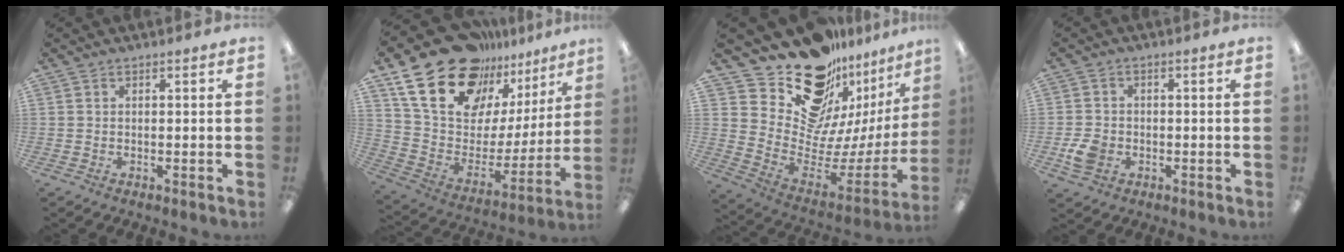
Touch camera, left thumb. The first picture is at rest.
{"total": 24.7, "force": [17.1, 13.9, 11.1], "torque": [-0.193, -0.112, 0.324]}
{"total": 23.0, "force": [17.7, 11.5, 9.0], "torque": [-0.135, -0.139, 0.331]}
{"total": 5.1, "force": [-1.6, 4.1, 2.6], "torque": [-0.036, 0.000, -0.030]}